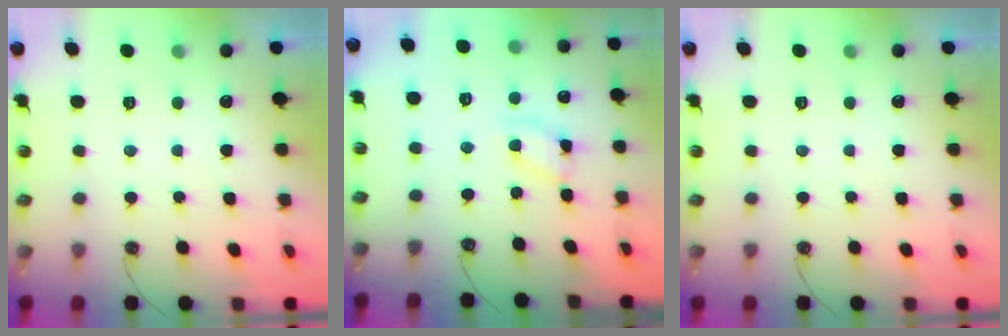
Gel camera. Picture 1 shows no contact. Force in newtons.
{"total": 9.3, "press": 9.3, "slide": 0.6}
{"total": 0.0}